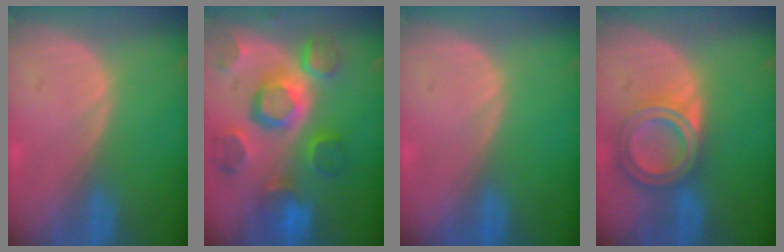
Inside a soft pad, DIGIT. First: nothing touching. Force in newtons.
{"total": 12.1, "press": 10.4, "slide": 6.1}
{"total": 0.0}
{"total": 6.9, "press": 6.2, "slide": 3.1}